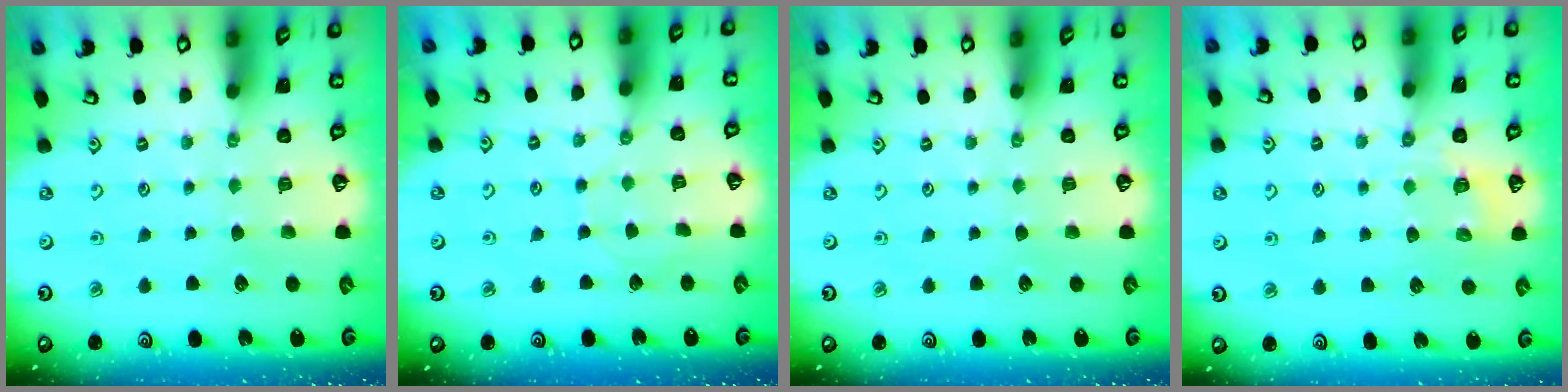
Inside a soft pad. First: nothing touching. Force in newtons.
{"total": 2.9, "press": 2.9, "slide": 0.3}
{"total": 0.0}
{"total": 4.8, "press": 4.5, "slide": 1.6}